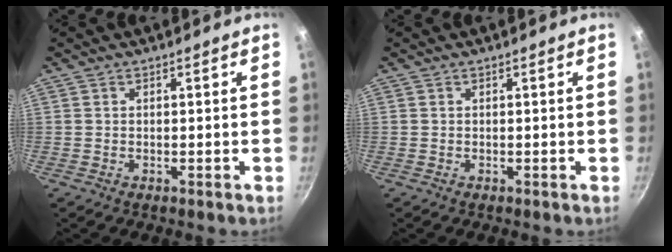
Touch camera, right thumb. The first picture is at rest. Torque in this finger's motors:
{"motor_torque": [0.00, 0.00, -0.08, 0.31, 0.00]}